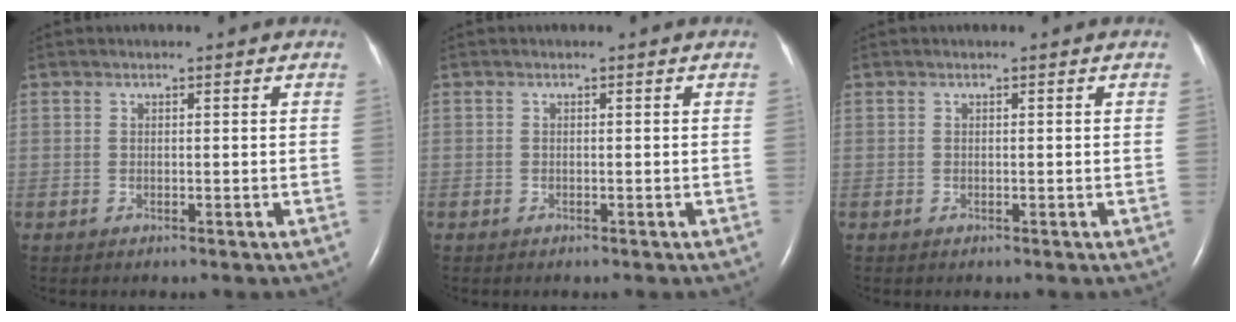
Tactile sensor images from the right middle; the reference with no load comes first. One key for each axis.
{"total": 0.0}
{"total": 0.0}